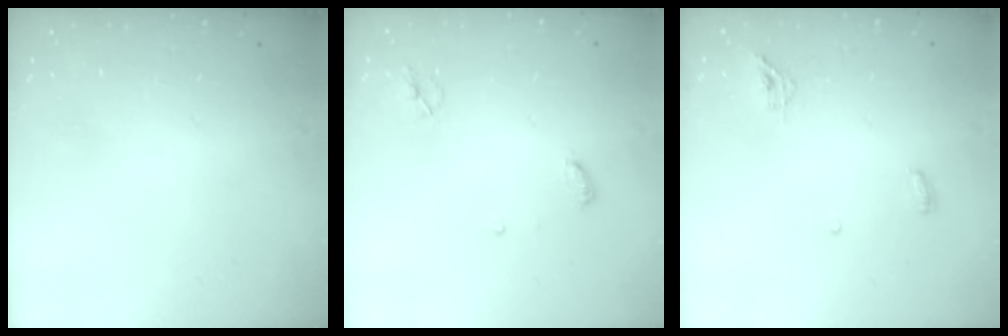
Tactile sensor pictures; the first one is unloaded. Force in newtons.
{"total": 4.7, "press": 4.6, "slide": 0.5}
{"total": 5.1, "press": 5.0, "slide": 1.1}